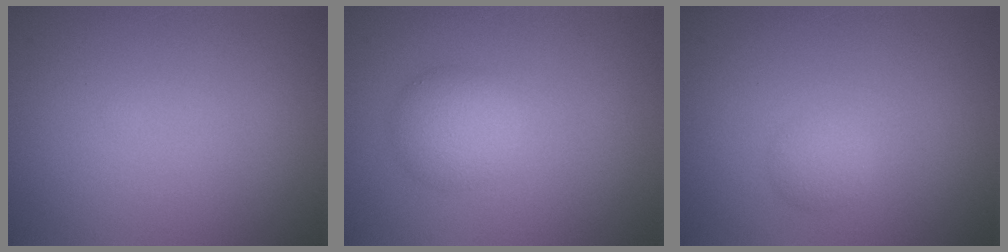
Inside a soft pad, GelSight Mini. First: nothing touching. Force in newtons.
{"total": 2.9, "press": 2.9, "slide": 0.0}
{"total": 1.4, "press": 1.4, "slide": 0.1}